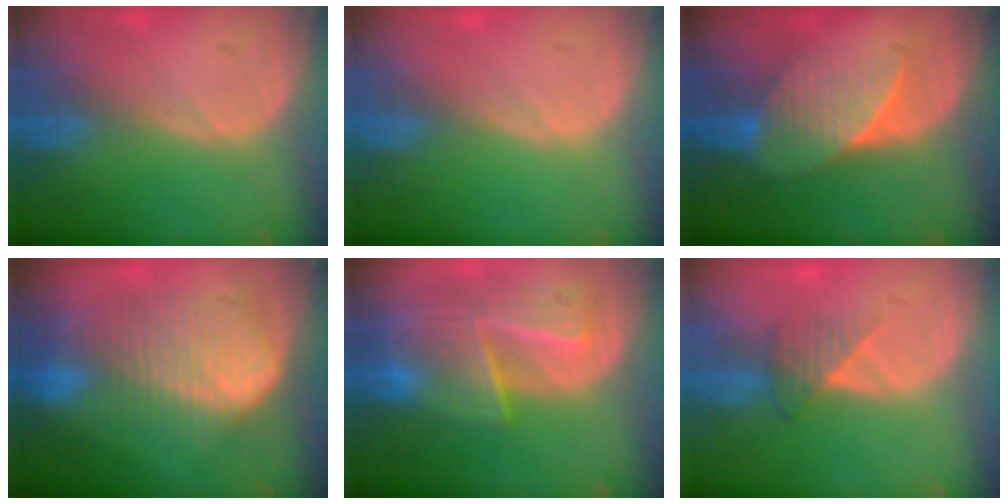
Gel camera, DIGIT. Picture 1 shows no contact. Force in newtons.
{"total": 0.0}
{"total": 7.4, "press": 6.9, "slide": 2.8}
{"total": 10.3, "press": 10.2, "slide": 0.7}
{"total": 9.4, "press": 8.3, "slide": 4.2}
{"total": 3.4, "press": 3.1, "slide": 1.5}